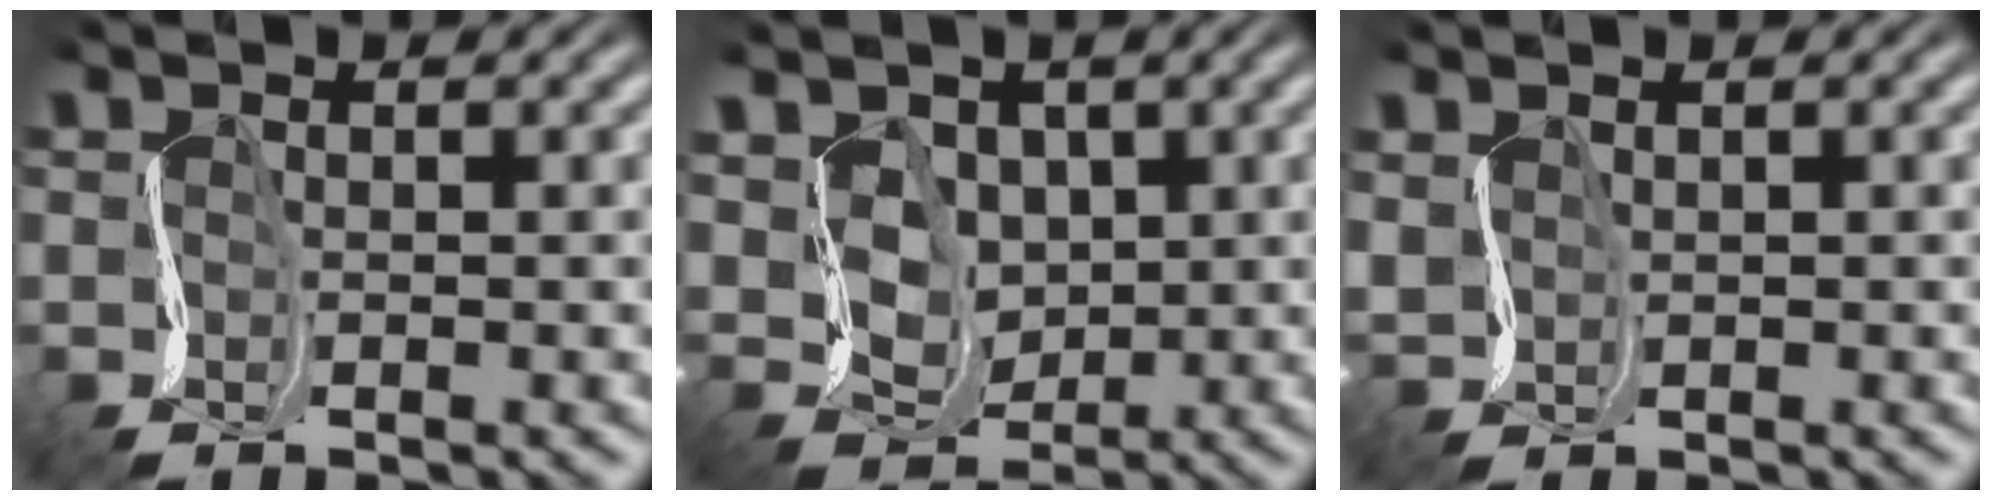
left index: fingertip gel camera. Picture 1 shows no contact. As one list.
[{"total": 4.2, "force": [2.0, 3.4, 1.4], "torque": [-0.047, -0.001, 0.048]}, {"total": 1.3, "force": [1.2, 0.5, -0.3], "torque": [0.002, 0.006, 0.025]}]